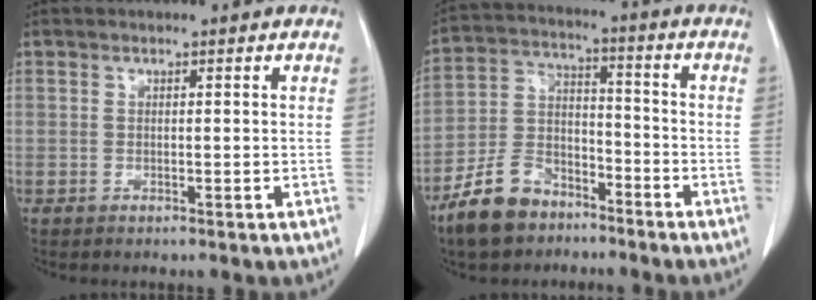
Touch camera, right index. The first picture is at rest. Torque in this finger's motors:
{"motor_torque": [-0.25, -0.30, -0.42, -0.21]}